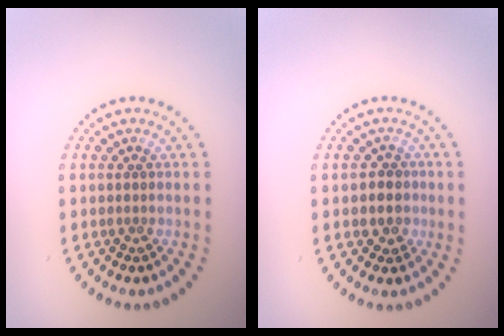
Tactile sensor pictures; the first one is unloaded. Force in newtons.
{"total": 1.7, "press": 1.6, "slide": 0.8}